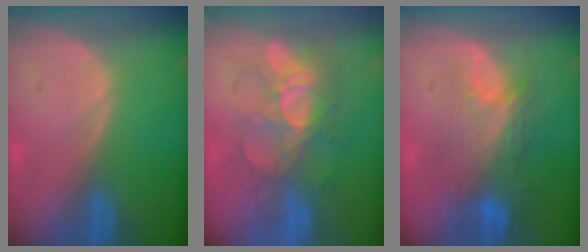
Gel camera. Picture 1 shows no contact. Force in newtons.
{"total": 8.3, "press": 8.1, "slide": 1.8}
{"total": 9.6, "press": 8.1, "slide": 5.1}